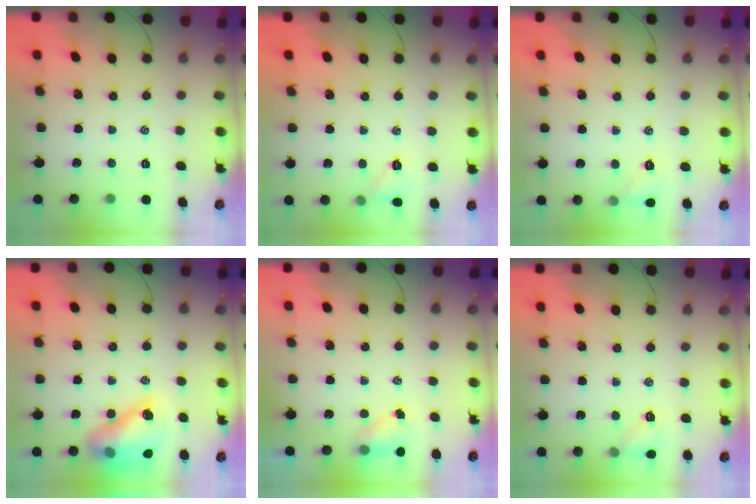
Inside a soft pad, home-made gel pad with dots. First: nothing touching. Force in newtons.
{"total": 5.5, "press": 5.2, "slide": 1.7}
{"total": 5.9, "press": 5.7, "slide": 1.5}
{"total": 14.3, "press": 13.8, "slide": 3.7}
{"total": 4.3, "press": 4.2, "slide": 0.8}
{"total": 7.5, "press": 7.4, "slide": 1.2}